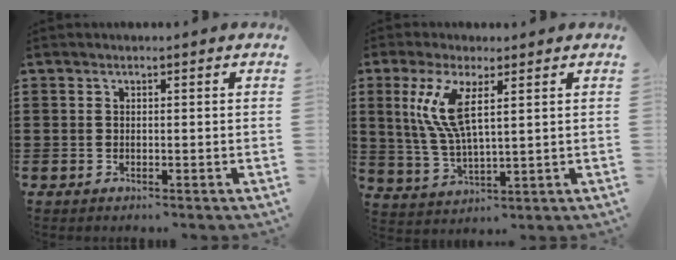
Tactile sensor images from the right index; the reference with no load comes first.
{"total": 8.4, "force": [2.8, 2.5, 7.5], "torque": [-0.173, -0.004, 0.042]}